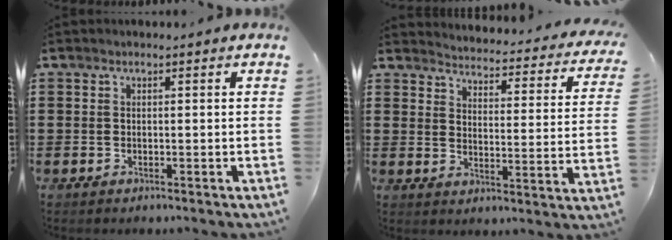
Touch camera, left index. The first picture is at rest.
{"total": 3.0, "force": [3.0, -0.5, 0.3], "torque": [-0.021, -0.040, 0.042]}